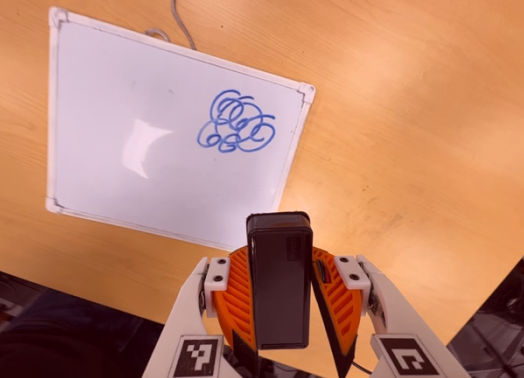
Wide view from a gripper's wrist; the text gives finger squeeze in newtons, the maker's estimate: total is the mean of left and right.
{"total": 6.1, "left": 5.5, "right": 6.7}